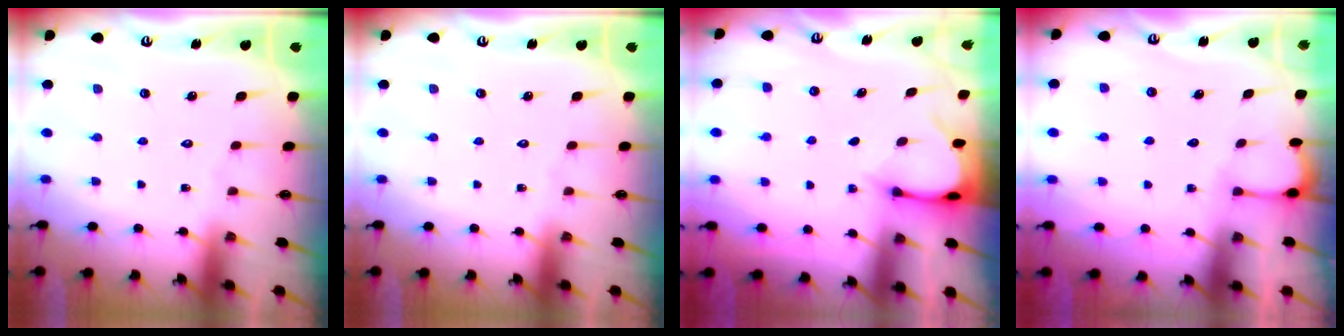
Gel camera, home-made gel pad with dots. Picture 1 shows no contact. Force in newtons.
{"total": 0.0}
{"total": 3.2, "press": 3.2, "slide": 0.2}
{"total": 2.1, "press": 2.1, "slide": 0.2}